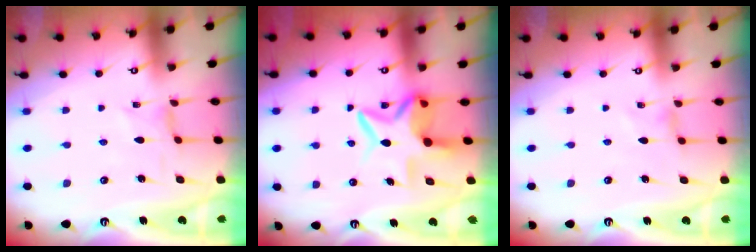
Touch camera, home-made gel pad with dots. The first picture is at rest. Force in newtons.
{"total": 8.2, "press": 8.1, "slide": 0.9}
{"total": 0.0}